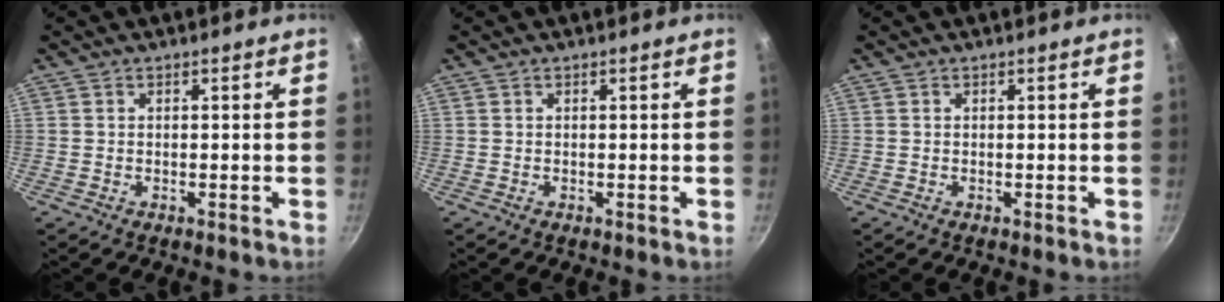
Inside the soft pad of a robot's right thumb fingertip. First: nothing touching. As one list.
[{"total": 0.0}, {"total": 0.0}]